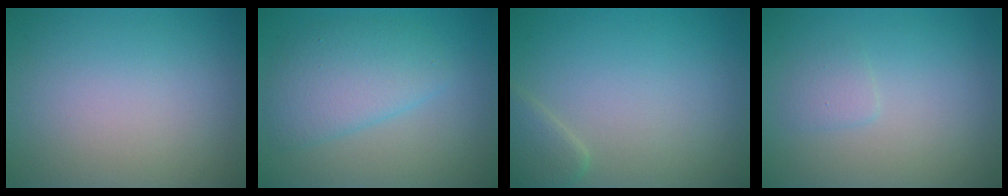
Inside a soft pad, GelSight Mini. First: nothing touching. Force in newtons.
{"total": 4.3, "press": 4.3, "slide": 0.1}
{"total": 1.9, "press": 1.9, "slide": 0.1}
{"total": 1.1, "press": 1.1, "slide": 0.1}